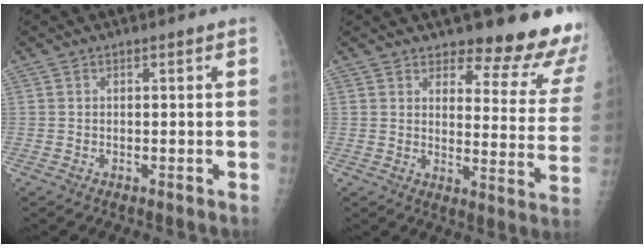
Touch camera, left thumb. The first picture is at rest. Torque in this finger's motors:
{"motor_torque": [0.13, 0.21, 0.17, 0.05, 0.12]}